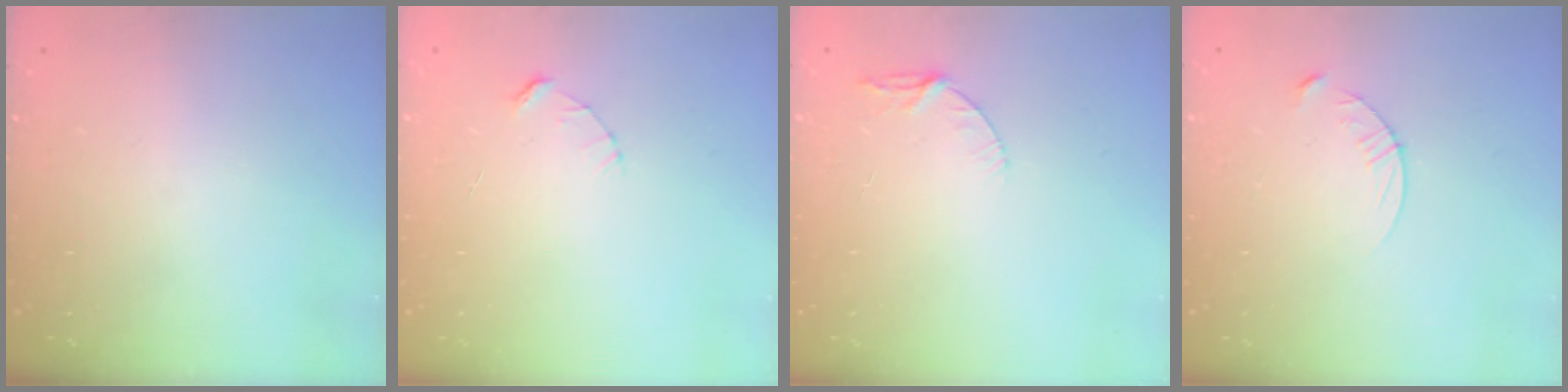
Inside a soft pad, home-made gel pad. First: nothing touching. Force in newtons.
{"total": 2.7, "press": 2.7, "slide": 0.3}
{"total": 5.2, "press": 5.1, "slide": 0.6}
{"total": 4.6, "press": 4.6, "slide": 0.5}